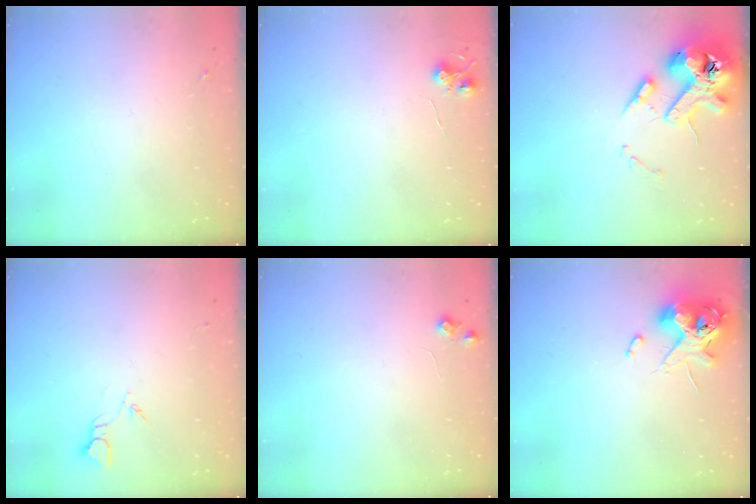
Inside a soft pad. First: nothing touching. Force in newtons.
{"total": 5.5, "press": 5.5, "slide": 0.5}
{"total": 14.5, "press": 14.3, "slide": 2.0}
{"total": 2.7, "press": 2.7, "slide": 0.3}
{"total": 5.7, "press": 5.6, "slide": 0.9}
{"total": 12.6, "press": 12.5, "slide": 2.0}